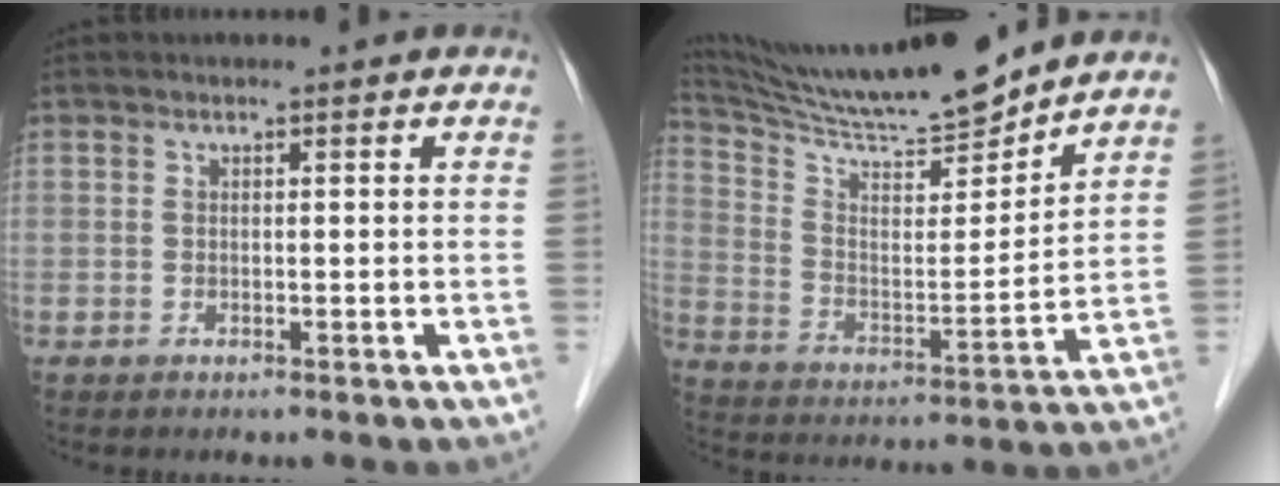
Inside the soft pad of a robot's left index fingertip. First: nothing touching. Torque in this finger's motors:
{"motor_torque": [-0.52, -0.92, 0.18, 0.07]}